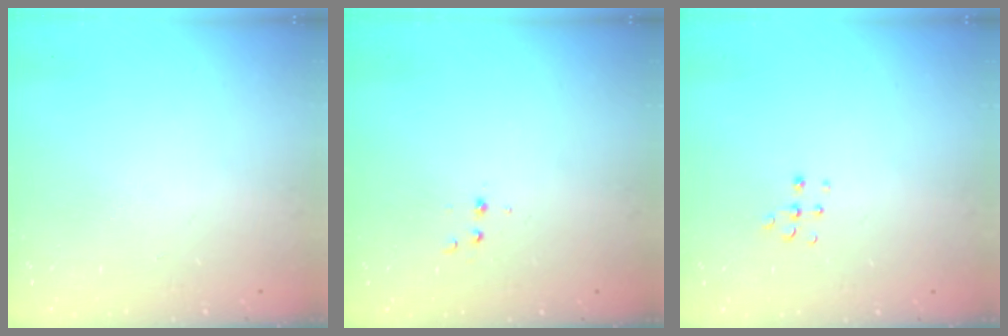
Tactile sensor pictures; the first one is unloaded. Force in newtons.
{"total": 2.9, "press": 2.7, "slide": 1.1}
{"total": 4.4, "press": 4.4, "slide": 0.3}